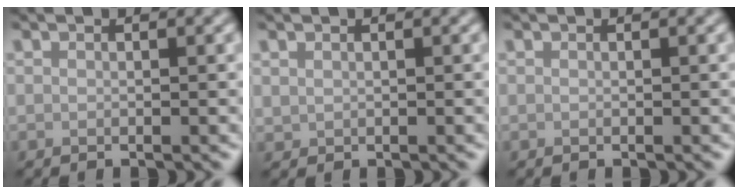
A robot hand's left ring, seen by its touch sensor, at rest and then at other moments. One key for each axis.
{"total": 0.5, "fx": 0.4, "fy": 0.3, "fz": 0.1, "tx": -0.002, "ty": -0.001, "tz": 0.012}
{"total": 0.0}